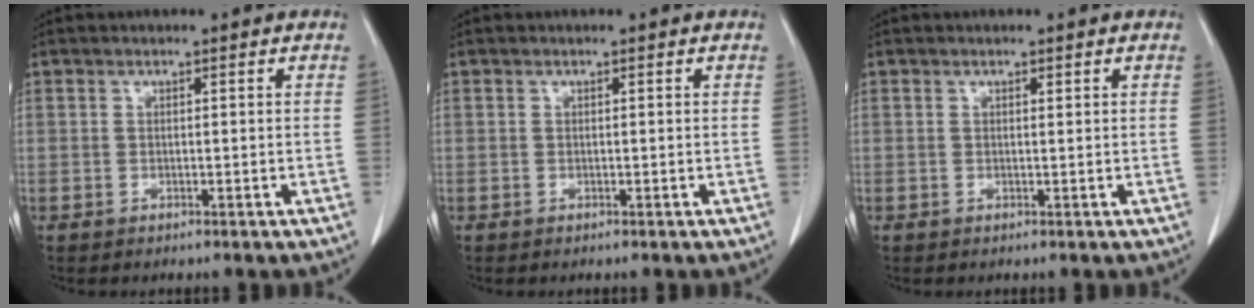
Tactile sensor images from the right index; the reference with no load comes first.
{"total": 0.0}
{"total": 0.0}